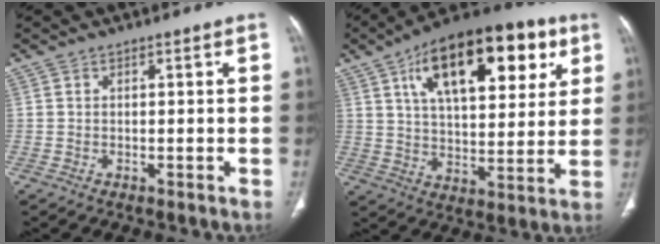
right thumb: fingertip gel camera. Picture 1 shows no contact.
{"total": 24.8, "force": [10.6, 11.8, 19.1], "torque": [-0.260, -0.005, 0.167]}